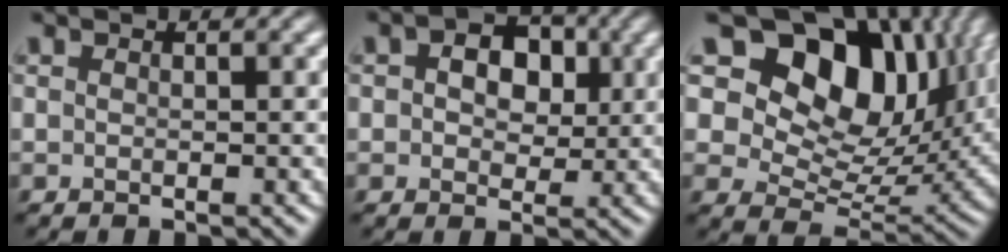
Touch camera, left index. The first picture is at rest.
{"total": 5.3, "force": [1.4, 3.6, 3.7], "torque": [-0.047, 0.007, 0.005]}
{"total": 15.5, "force": [7.8, 9.7, 9.3], "torque": [-0.158, 0.023, 0.127]}